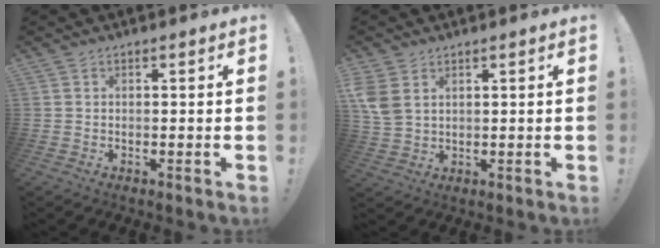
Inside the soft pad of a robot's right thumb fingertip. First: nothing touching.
{"total": 6.6, "force": [3.1, 4.3, 4.1], "torque": [-0.079, -0.011, 0.060]}